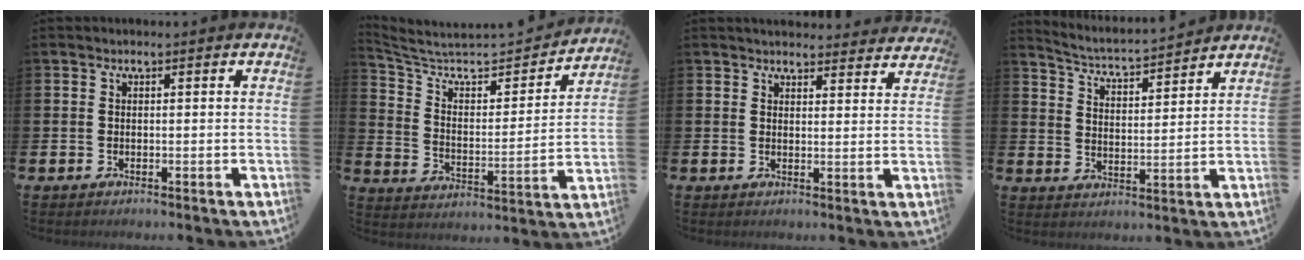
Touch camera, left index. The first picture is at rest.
{"total": 6.8, "force": [5.9, 2.3, 2.7], "torque": [-0.086, -0.047, 0.092]}
{"total": 3.7, "force": [3.7, 0.6, 0.1], "torque": [0.003, -0.024, 0.065]}
{"total": 4.1, "force": [4.1, 0.0, 0.4], "torque": [-0.029, -0.039, 0.067]}